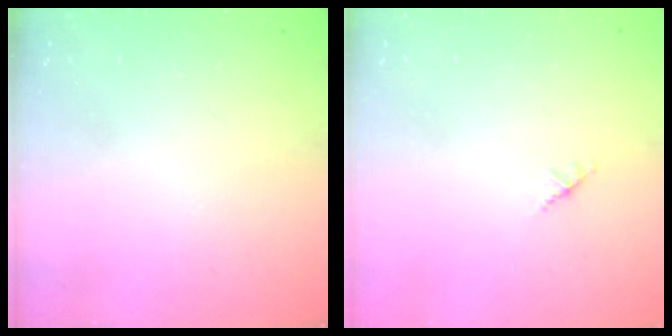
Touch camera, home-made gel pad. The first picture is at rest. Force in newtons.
{"total": 1.4, "press": 1.3, "slide": 0.4}